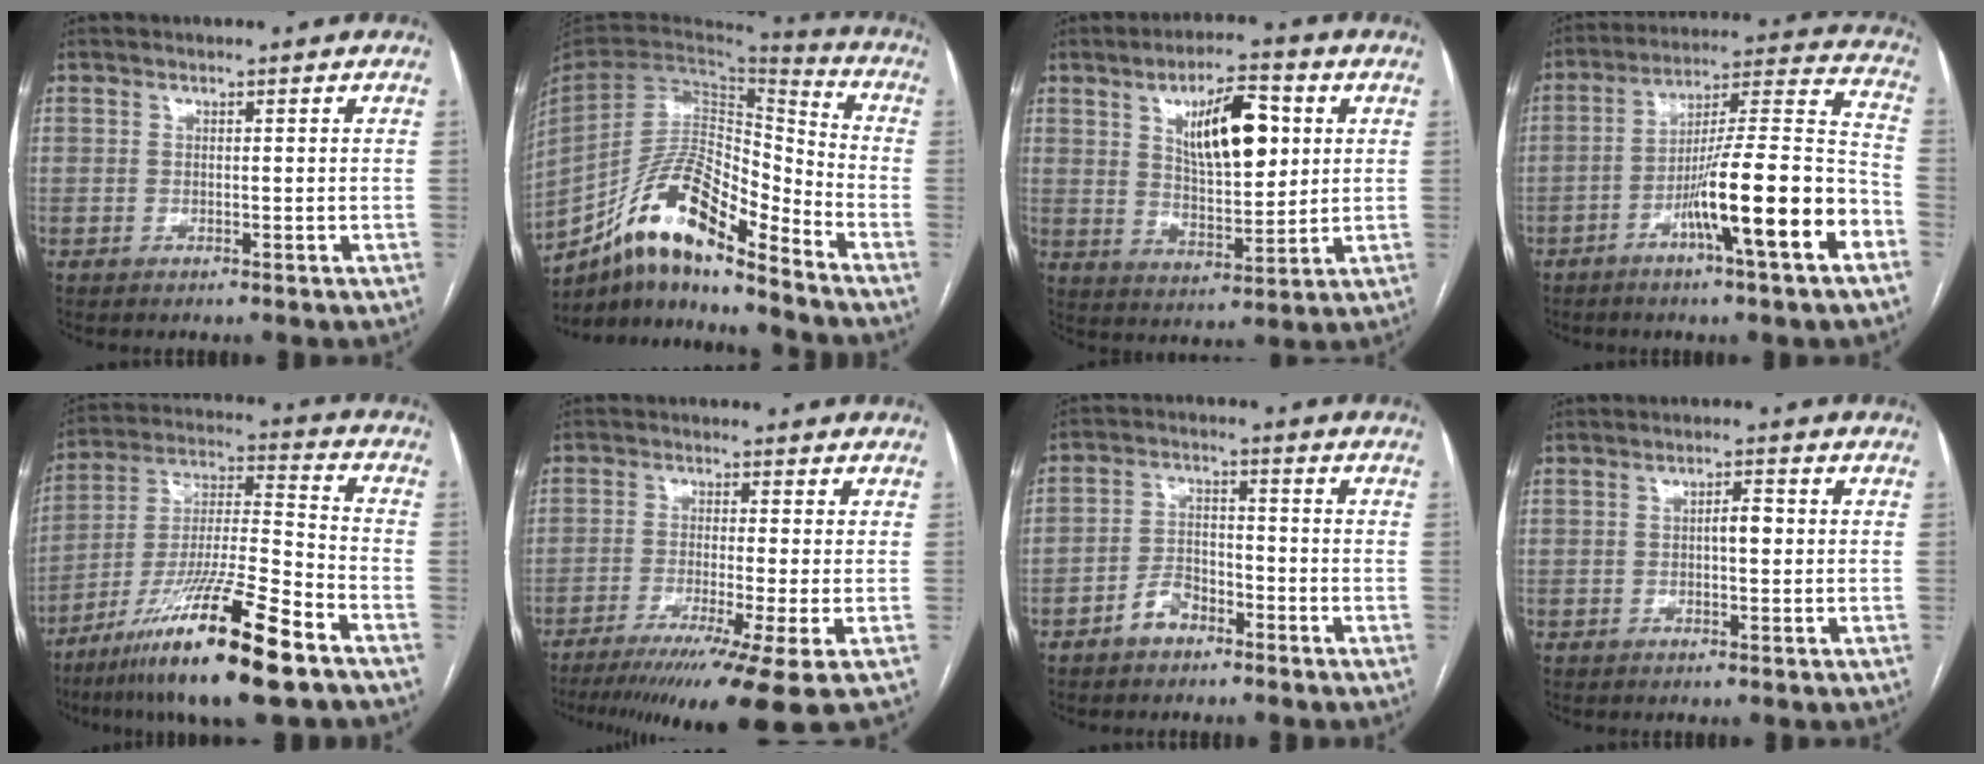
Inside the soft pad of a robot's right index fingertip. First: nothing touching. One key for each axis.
{"total": 16.7, "fx": -11.6, "fy": 4.0, "fz": 11.4, "tx": -0.212, "ty": 0.022, "tz": -0.207}
{"total": 11.8, "fx": 3.9, "fy": 3.9, "fz": 10.5, "tx": -0.175, "ty": 0.007, "tz": 0.071}
{"total": 17.0, "fx": -7.3, "fy": 0.4, "fz": 15.3, "tx": -0.242, "ty": 0.004, "tz": -0.119}
{"total": 19.8, "fx": -12.5, "fy": 0.9, "fz": 15.3, "tx": -0.289, "ty": -0.036, "tz": -0.224}
{"total": 13.3, "fx": -9.2, "fy": -1.9, "fz": 9.4, "tx": -0.127, "ty": -0.039, "tz": -0.143}
{"total": 4.8, "fx": -3.1, "fy": 2.8, "fz": 2.3, "tx": -0.044, "ty": 0.013, "tz": -0.057}
{"total": 2.4, "fx": 0.0, "fy": 0.7, "fz": 2.3, "tx": -0.035, "ty": 0.005, "tz": -0.001}